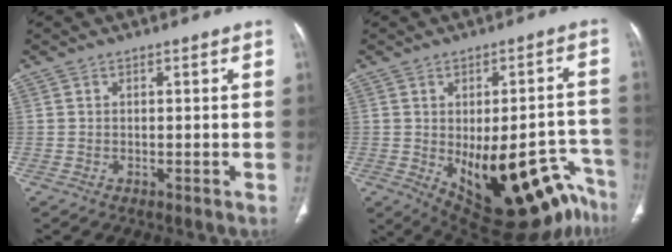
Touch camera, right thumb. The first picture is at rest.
{"total": 23.6, "force": [-11.6, 10.1, 17.8], "torque": [-0.153, 0.050, -0.140]}